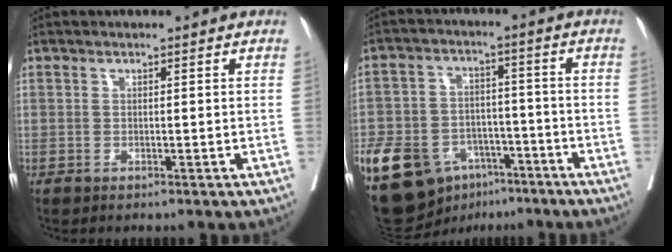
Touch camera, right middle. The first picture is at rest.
{"total": 17.2, "force": [-9.5, 11.1, 9.1], "torque": [-0.188, 0.012, -0.150]}